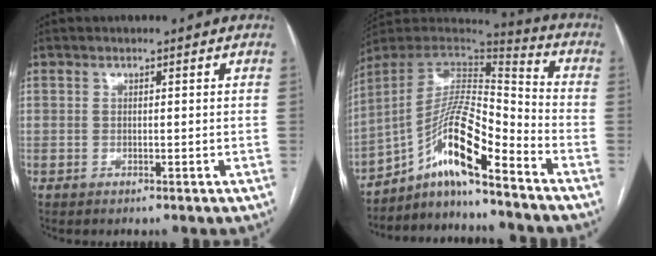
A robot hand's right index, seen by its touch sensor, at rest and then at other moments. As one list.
[{"total": 14.0, "force": [-8.7, 1.6, 10.8], "torque": [-0.196, 0.019, -0.152]}]